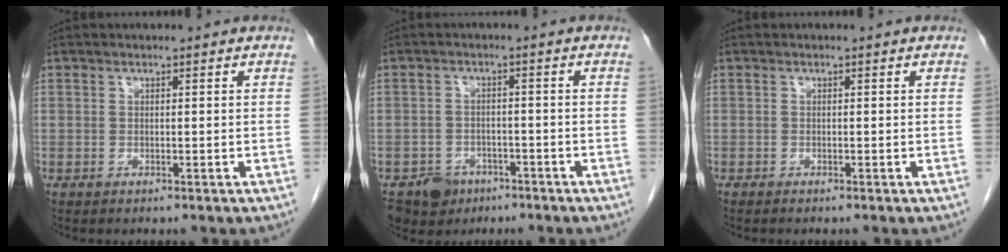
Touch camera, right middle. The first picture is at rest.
{"total": 5.1, "force": [-3.3, 3.7, 0.9], "torque": [-0.013, 0.005, -0.050]}
{"total": 0.0}